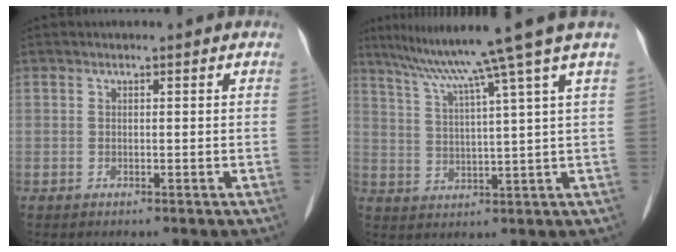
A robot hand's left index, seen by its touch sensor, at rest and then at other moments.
{"total": 12.4, "force": [9.3, -3.2, 7.6], "torque": [-0.123, -0.006, 0.135]}